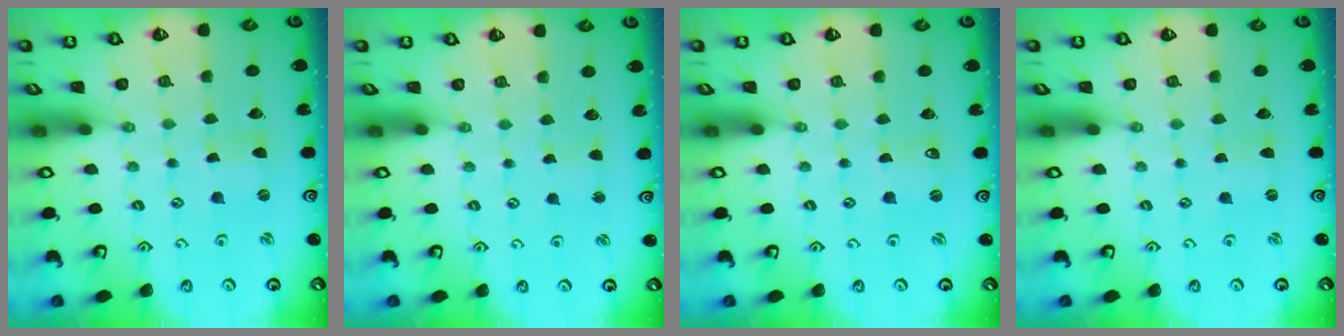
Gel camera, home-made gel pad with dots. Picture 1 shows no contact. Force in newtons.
{"total": 1.5, "press": 1.5, "slide": 0.3}
{"total": 1.5, "press": 1.5, "slide": 0.1}
{"total": 0.7, "press": 0.7, "slide": 0.3}